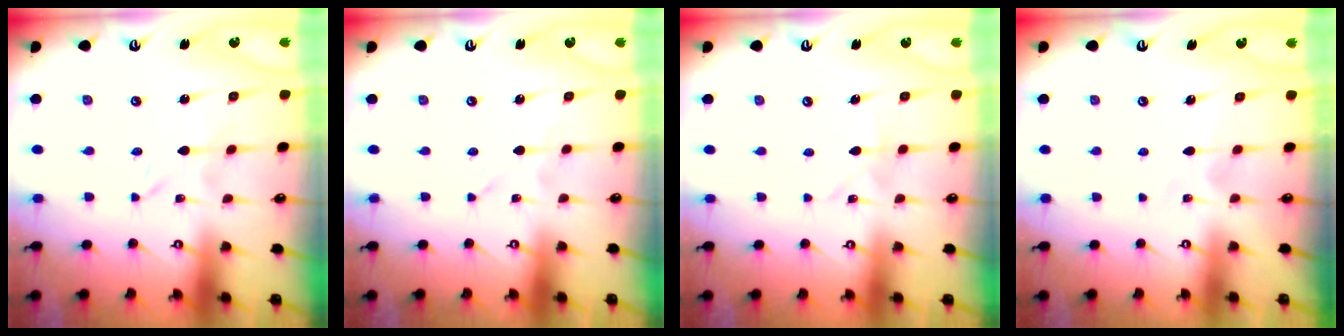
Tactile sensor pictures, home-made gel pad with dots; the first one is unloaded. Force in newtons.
{"total": 0.0}
{"total": 3.6, "press": 3.6, "slide": 0.3}
{"total": 5.3, "press": 5.2, "slide": 0.3}